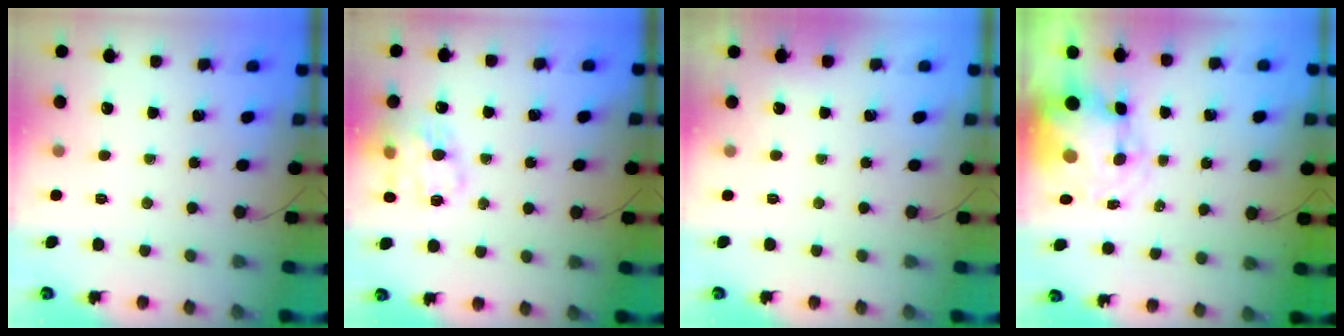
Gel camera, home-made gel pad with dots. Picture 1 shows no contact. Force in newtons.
{"total": 17.1, "press": 16.9, "slide": 3.0}
{"total": 1.9, "press": 1.9, "slide": 0.3}
{"total": 8.9, "press": 8.6, "slide": 2.3}